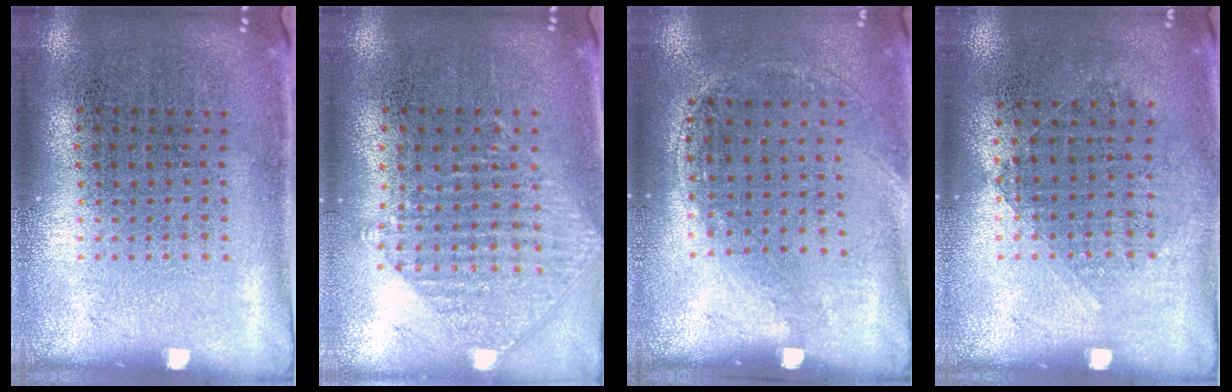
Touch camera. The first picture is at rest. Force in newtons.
{"total": 0.9, "press": 0.9, "slide": 0.1}
{"total": 1.4, "press": 1.0, "slide": 1.0}
{"total": 1.0, "press": 0.9, "slide": 0.4}